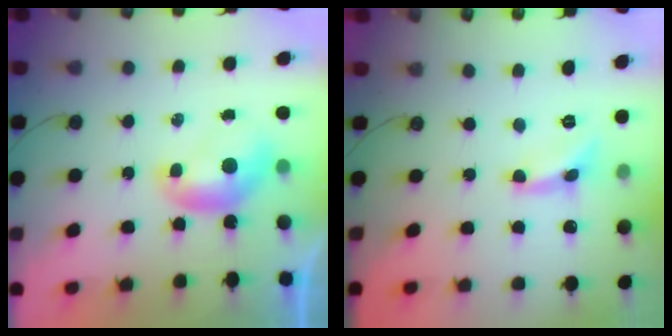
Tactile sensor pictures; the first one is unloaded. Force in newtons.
{"total": 1.5, "press": 1.4, "slide": 0.3}